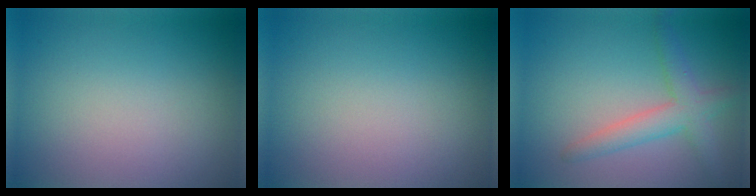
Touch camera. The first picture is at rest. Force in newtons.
{"total": 0.0}
{"total": 3.5, "press": 3.5, "slide": 0.2}